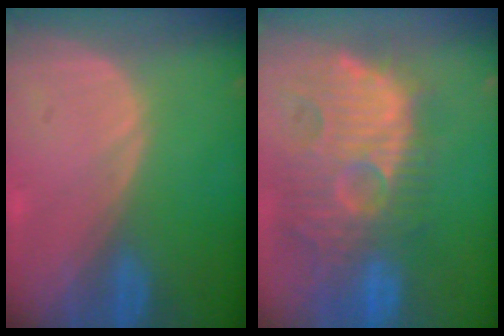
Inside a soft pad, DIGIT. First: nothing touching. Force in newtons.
{"total": 13.8, "press": 12.3, "slide": 6.4}